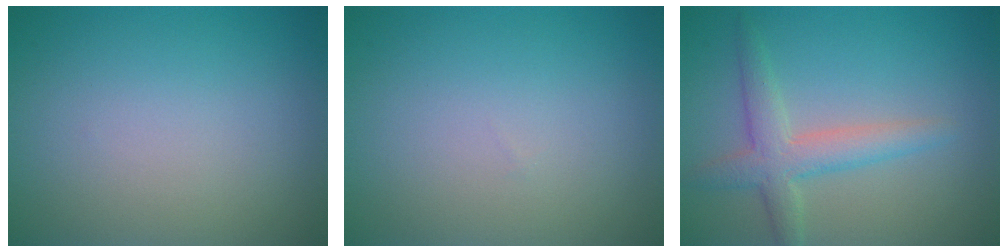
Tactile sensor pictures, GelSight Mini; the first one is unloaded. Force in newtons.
{"total": 0.0}
{"total": 3.6, "press": 3.6, "slide": 0.3}